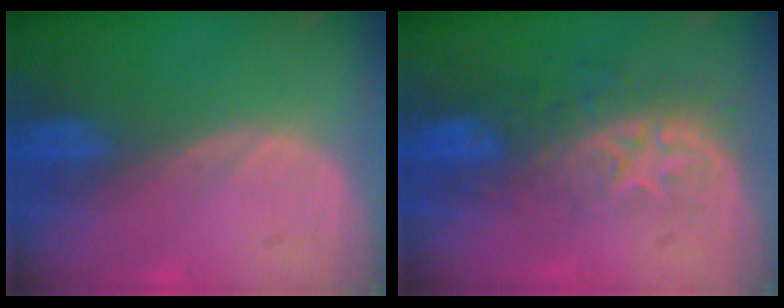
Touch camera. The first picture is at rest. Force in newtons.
{"total": 8.7, "press": 7.2, "slide": 4.9}